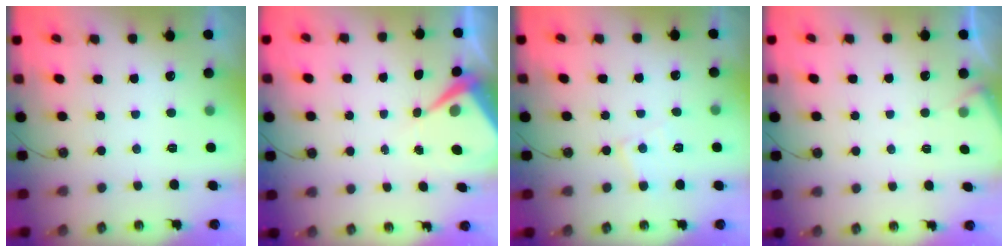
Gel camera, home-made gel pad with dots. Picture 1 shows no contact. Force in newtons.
{"total": 5.2, "press": 5.2, "slide": 0.3}
{"total": 6.8, "press": 6.7, "slide": 0.7}
{"total": 3.7, "press": 3.6, "slide": 0.5}